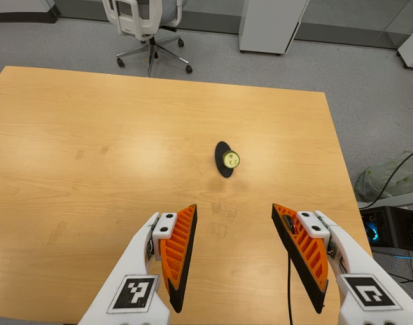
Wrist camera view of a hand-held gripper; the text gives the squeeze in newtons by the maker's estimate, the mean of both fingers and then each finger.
{"total": 0.0}